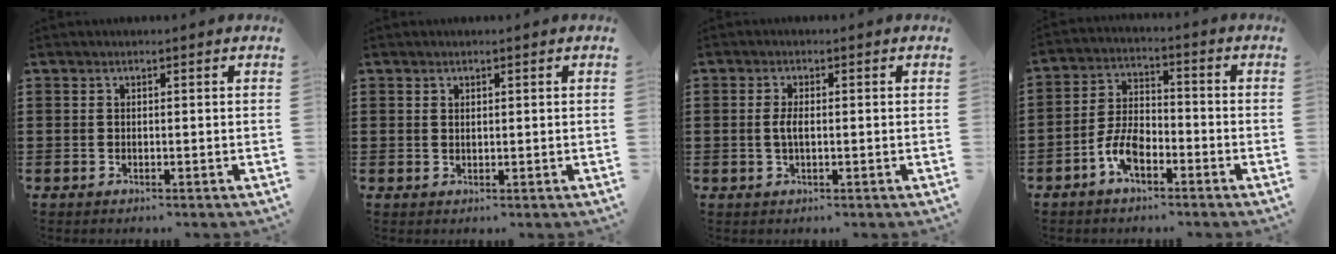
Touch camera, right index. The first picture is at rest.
{"total": 0.7, "force": [0.4, 0.5, 0.4], "torque": [-0.008, 0.003, 0.008]}
{"total": 2.4, "force": [-0.2, 0.8, 2.2], "torque": [-0.050, -0.002, -0.006]}
{"total": 6.6, "force": [-3.4, 3.2, 4.7], "torque": [-0.111, 0.005, -0.070]}